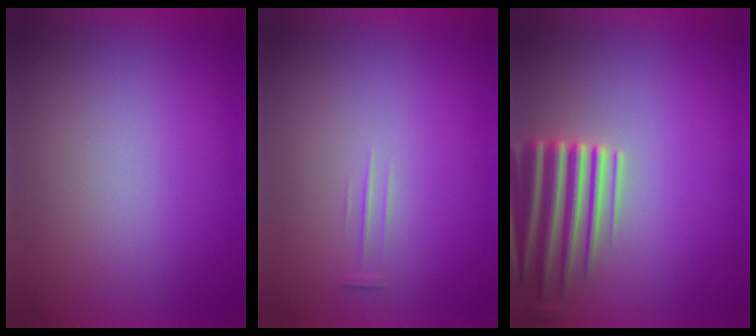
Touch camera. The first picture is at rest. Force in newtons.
{"total": 1.3}
{"total": 6.0}